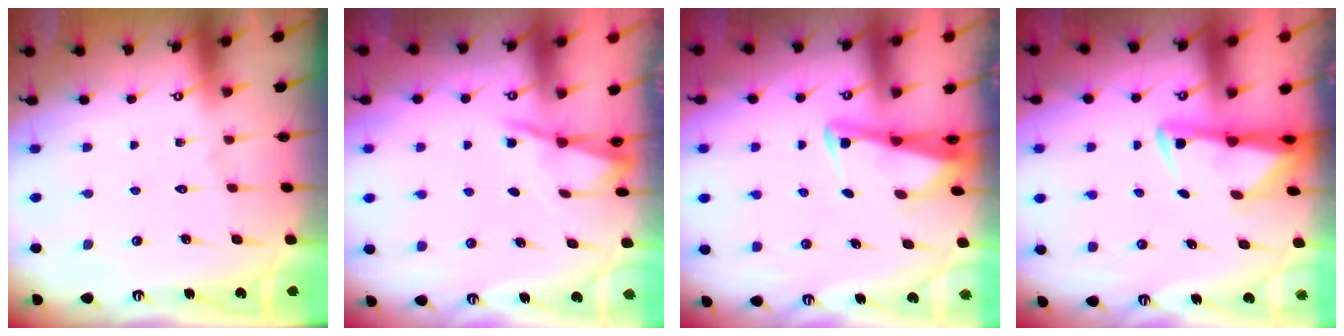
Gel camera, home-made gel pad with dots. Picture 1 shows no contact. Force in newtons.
{"total": 1.1, "press": 1.1, "slide": 0.1}
{"total": 2.7, "press": 2.7, "slide": 0.3}
{"total": 2.9, "press": 2.9, "slide": 0.4}